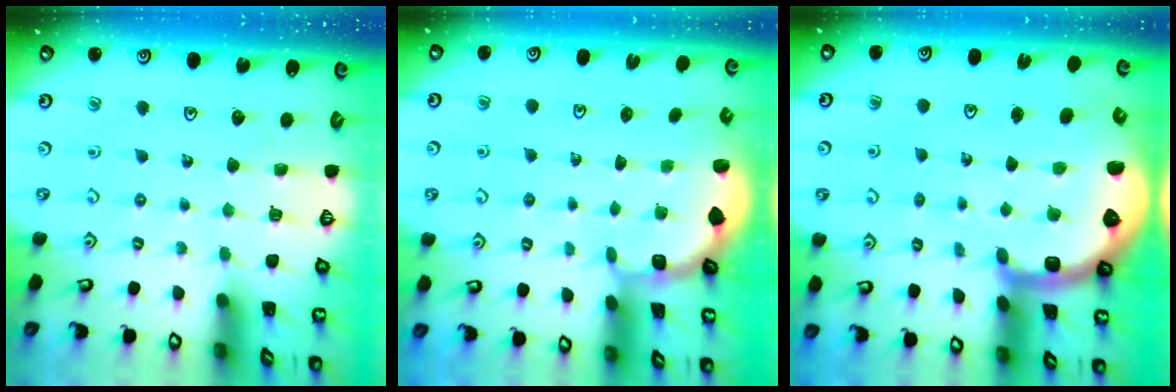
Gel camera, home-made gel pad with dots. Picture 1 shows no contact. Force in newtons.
{"total": 1.9, "press": 1.8, "slide": 0.7}
{"total": 8.6, "press": 8.4, "slide": 1.9}